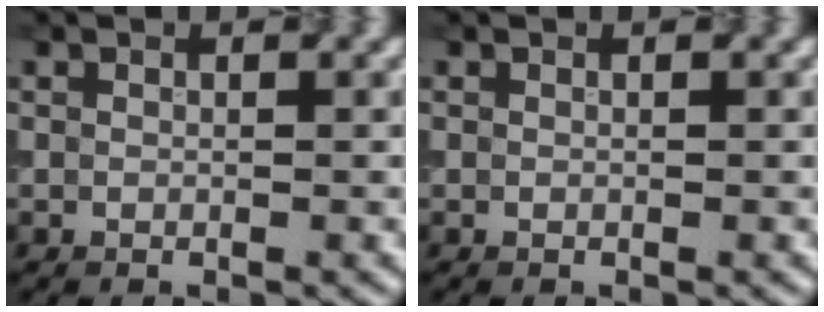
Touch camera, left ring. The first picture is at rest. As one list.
[{"total": 0.0}]